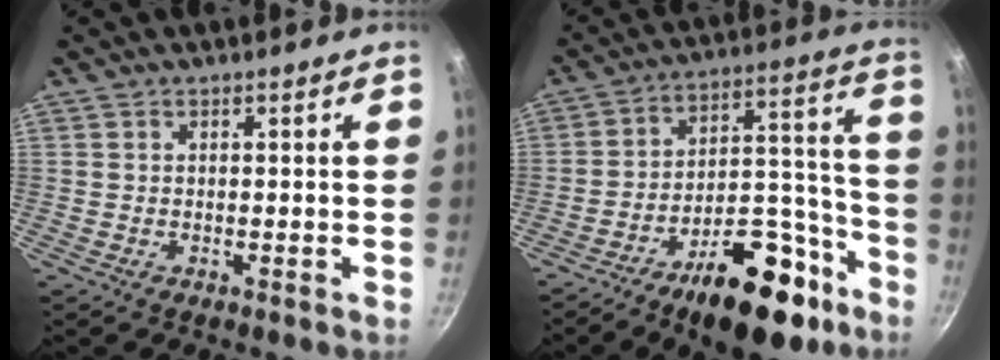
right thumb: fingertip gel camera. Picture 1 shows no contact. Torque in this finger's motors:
{"motor_torque": [2.58, 0.65, 1.55, -1.22, 0.38]}